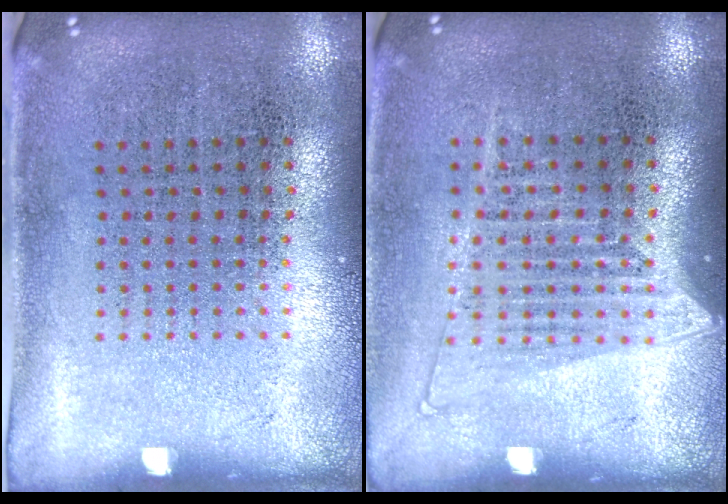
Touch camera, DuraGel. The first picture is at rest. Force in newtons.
{"total": 1.3, "press": 1.1, "slide": 0.6}